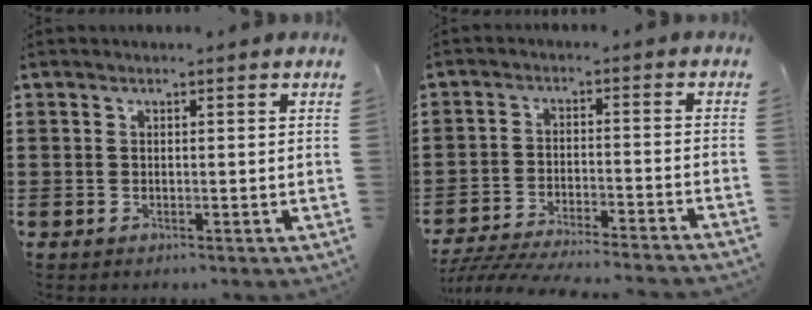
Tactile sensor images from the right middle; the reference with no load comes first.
{"total": 5.2, "force": [-5.0, -0.1, 1.4], "torque": [-0.035, -0.011, -0.102]}